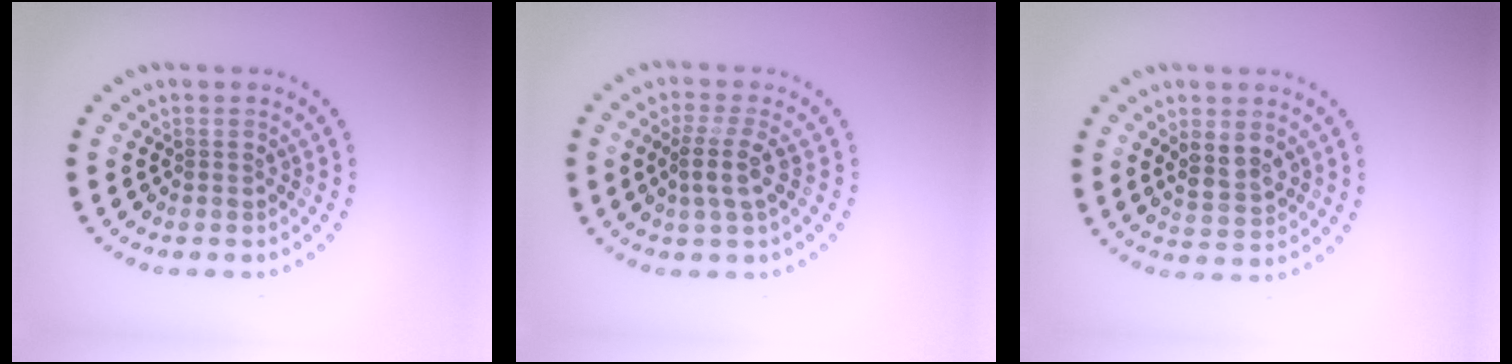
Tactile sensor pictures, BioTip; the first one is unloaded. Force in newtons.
{"total": 2.5, "press": 2.0, "slide": 1.6}
{"total": 2.6, "press": 2.5, "slide": 0.7}